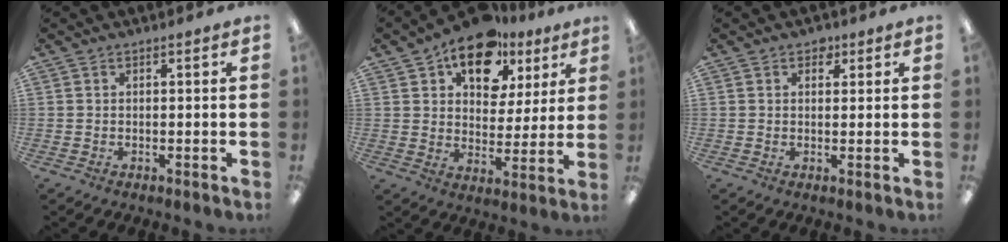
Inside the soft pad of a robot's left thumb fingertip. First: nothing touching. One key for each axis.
{"total": 14.6, "fx": 9.5, "fy": 8.7, "fz": 6.9, "tx": -0.101, "ty": -0.049, "tz": 0.167}
{"total": 2.6, "fx": 1.5, "fy": 1.7, "fz": 1.2, "tx": -0.001, "ty": -0.005, "tz": 0.021}